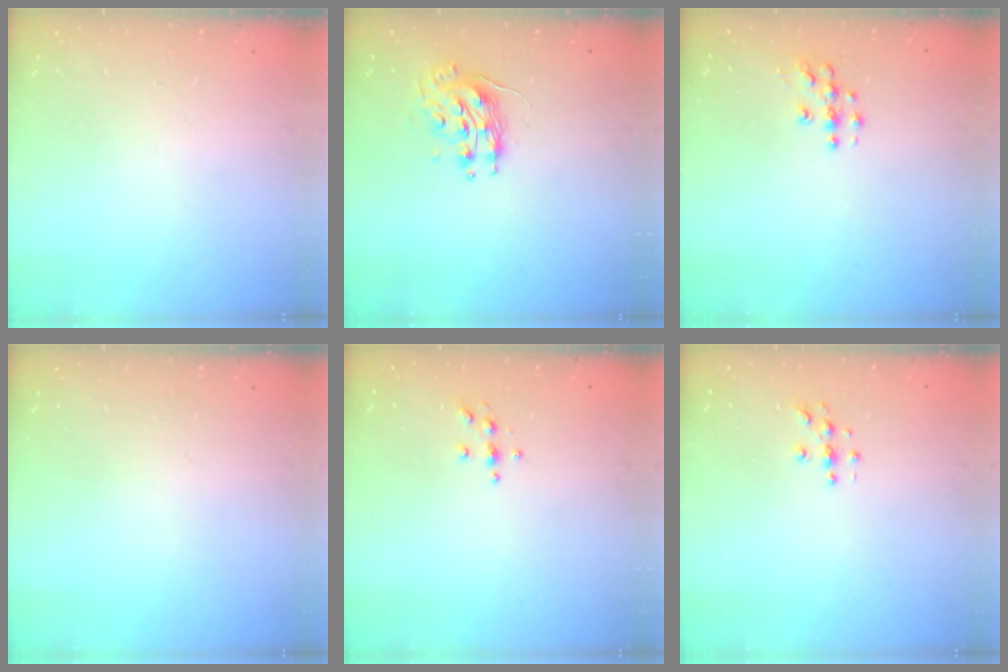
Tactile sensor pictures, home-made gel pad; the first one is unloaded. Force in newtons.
{"total": 9.7, "press": 9.7, "slide": 0.8}
{"total": 6.1, "press": 6.1, "slide": 0.3}
{"total": 0.0}
{"total": 4.0, "press": 3.9, "slide": 0.6}
{"total": 4.6, "press": 4.6, "slide": 0.4}